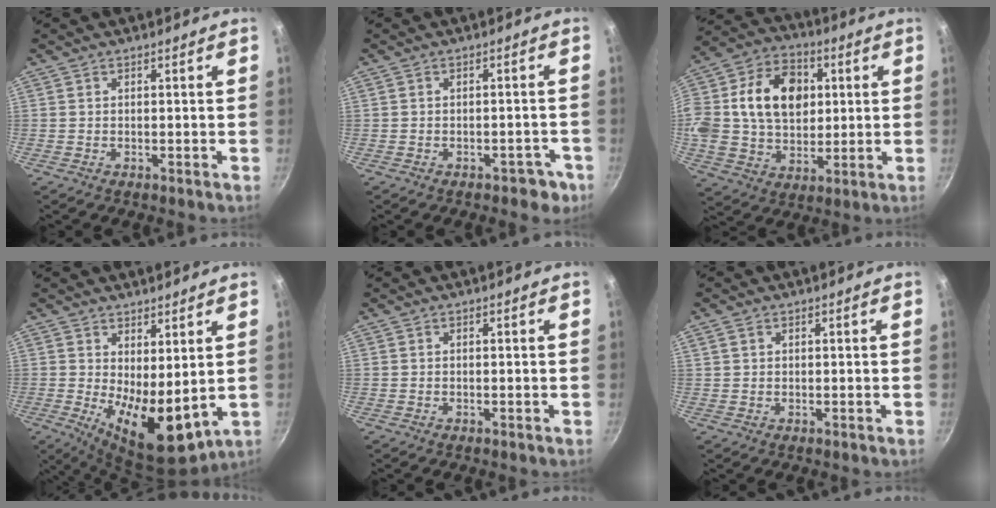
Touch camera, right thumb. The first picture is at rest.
{"total": 3.8, "force": [-2.1, 2.5, 2.0], "torque": [0.002, 0.033, -0.005]}
{"total": 23.4, "force": [4.1, 17.3, 15.2], "torque": [-0.275, 0.031, 0.066]}
{"total": 11.8, "force": [1.0, 5.1, 10.6], "torque": [-0.146, -0.031, 0.028]}
{"total": 0.0}
{"total": 1.2, "force": [0.6, 0.9, 0.6], "torque": [-0.009, 0.002, 0.010]}